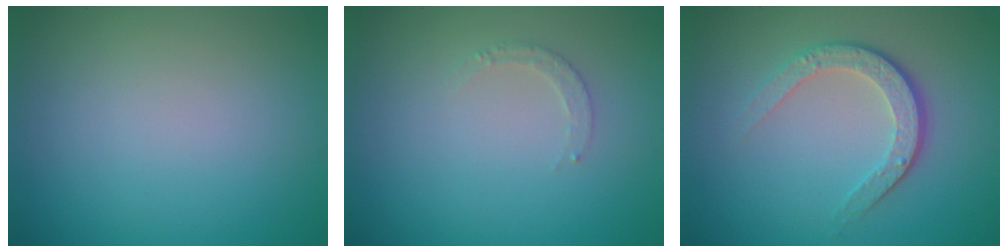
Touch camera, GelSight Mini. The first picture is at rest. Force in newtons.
{"total": 1.3, "press": 1.2, "slide": 0.2}
{"total": 3.4, "press": 2.6, "slide": 2.2}